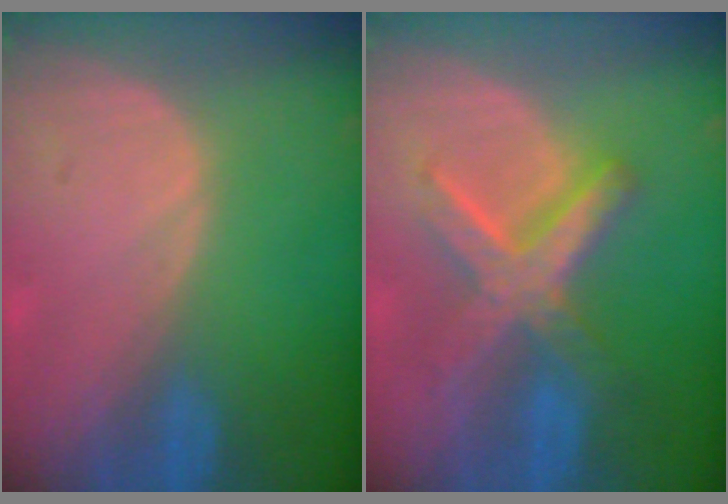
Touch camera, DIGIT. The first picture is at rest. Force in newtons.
{"total": 7.7, "press": 7.7, "slide": 0.7}